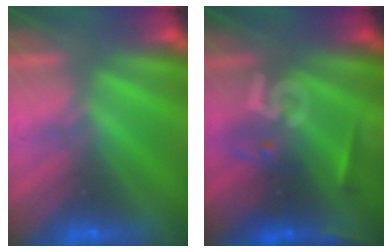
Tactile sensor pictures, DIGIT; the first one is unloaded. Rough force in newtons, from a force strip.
{"total": 2.5}